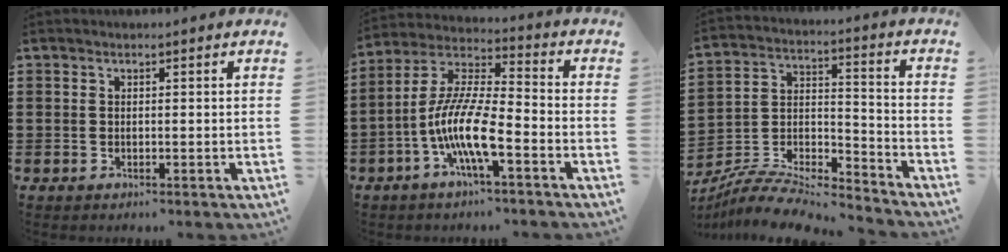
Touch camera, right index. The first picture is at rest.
{"total": 11.1, "force": [-5.1, 2.4, 9.6], "torque": [-0.214, -0.015, -0.101]}
{"total": 8.3, "force": [-7.9, 1.5, 2.1], "torque": [-0.044, 0.004, -0.157]}